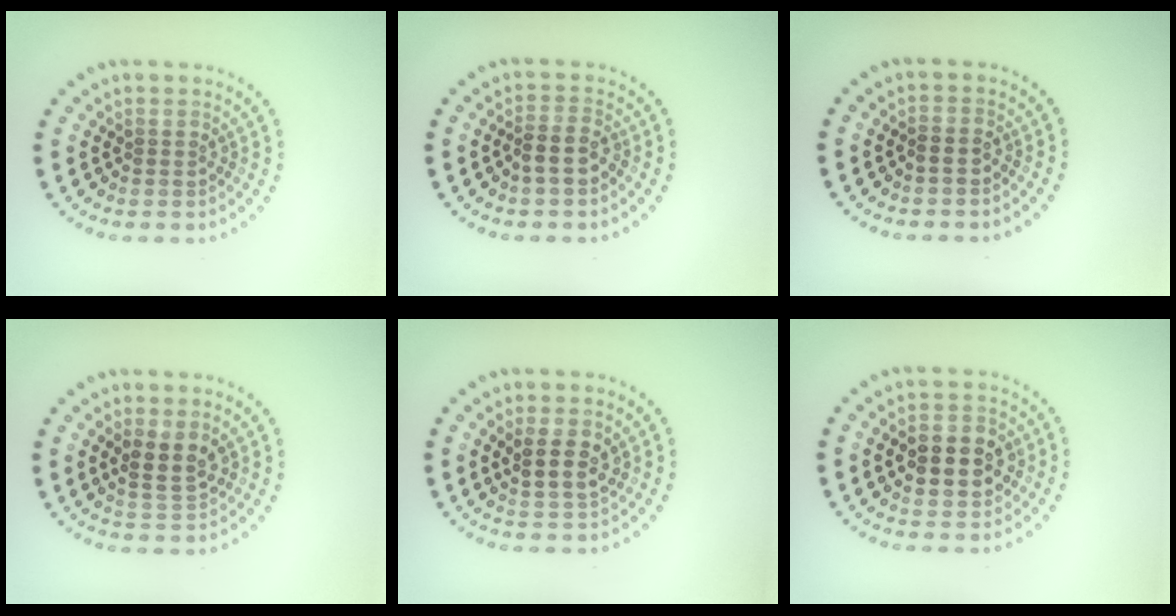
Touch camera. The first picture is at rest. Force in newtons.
{"total": 2.4, "press": 2.1, "slide": 1.1}
{"total": 0.6, "press": 0.5, "slide": 0.4}
{"total": 2.8, "press": 2.6, "slide": 1.1}
{"total": 2.9, "press": 2.7, "slide": 0.9}
{"total": 4.3, "press": 4.3, "slide": 0.3}